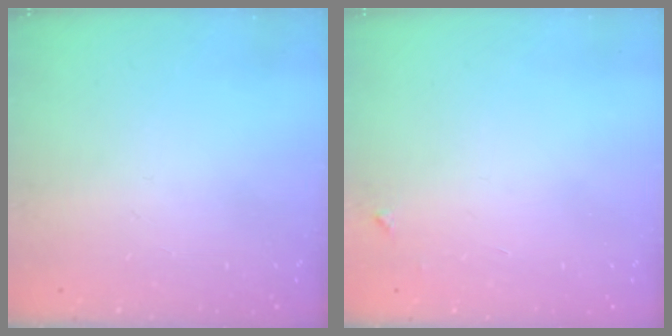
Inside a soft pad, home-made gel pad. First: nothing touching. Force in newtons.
{"total": 3.3, "press": 3.3, "slide": 0.4}